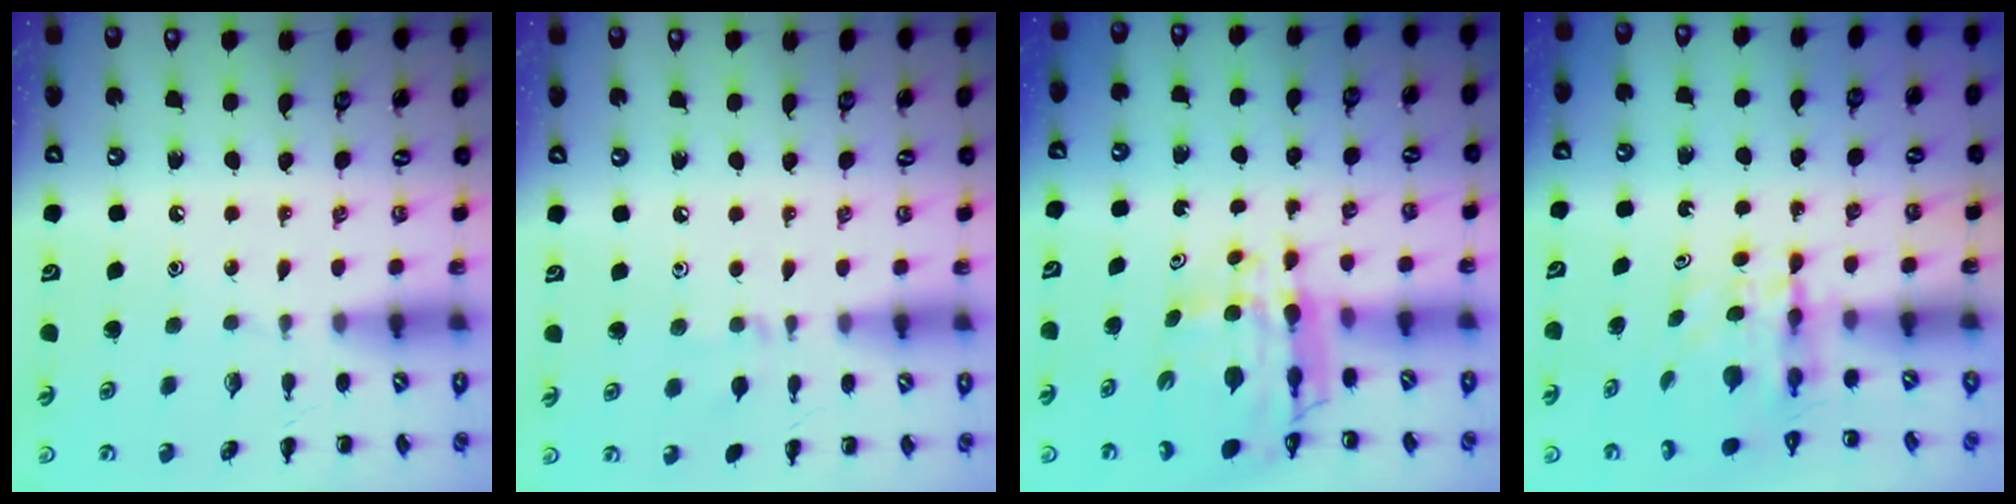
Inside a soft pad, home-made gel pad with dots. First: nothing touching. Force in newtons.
{"total": 2.9, "press": 2.7, "slide": 1.0}
{"total": 9.1, "press": 8.5, "slide": 3.3}
{"total": 4.7, "press": 4.7, "slide": 0.5}